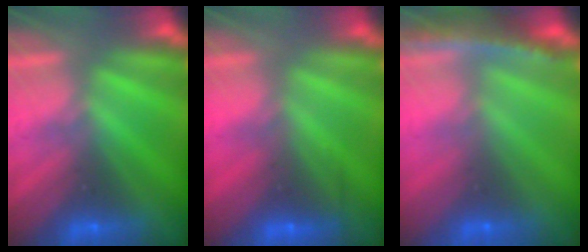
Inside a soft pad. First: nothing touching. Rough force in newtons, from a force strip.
{"total": 2.3}
{"total": 9.6}